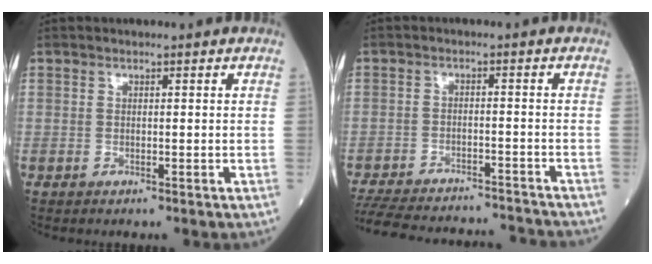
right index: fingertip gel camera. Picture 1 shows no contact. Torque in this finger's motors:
{"motor_torque": [-1.72, -0.35, -1.06, -0.21]}